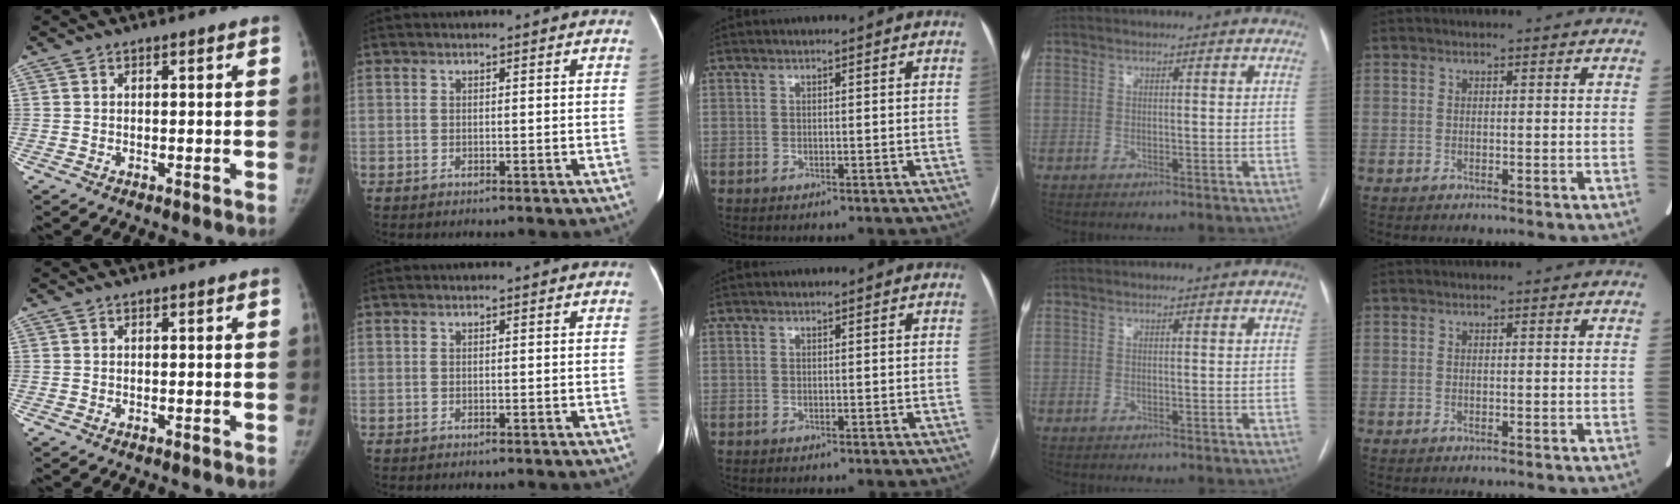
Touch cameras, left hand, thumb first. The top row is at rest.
{}